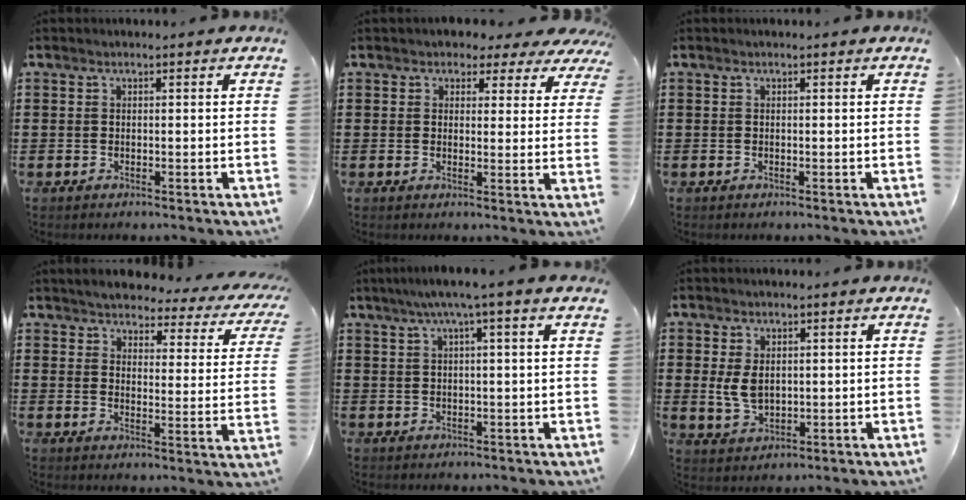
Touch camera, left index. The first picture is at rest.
{"total": 2.8, "force": [2.1, 1.7, 0.9], "torque": [-0.015, -0.007, 0.032]}
{"total": 0.0}
{"total": 3.3, "force": [3.2, 0.4, 0.7], "torque": [-0.036, -0.025, 0.049]}
{"total": 3.7, "force": [1.7, -0.6, 3.3], "torque": [-0.064, -0.002, 0.026]}
{"total": 4.4, "force": [0.6, 2.9, 3.2], "torque": [-0.081, 0.002, 0.007]}